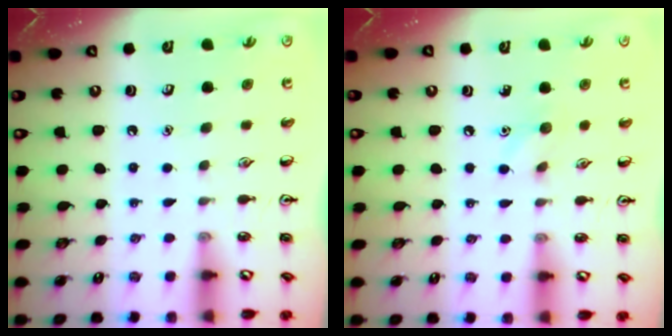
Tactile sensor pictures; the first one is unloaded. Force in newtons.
{"total": 5.8, "press": 5.4, "slide": 1.9}